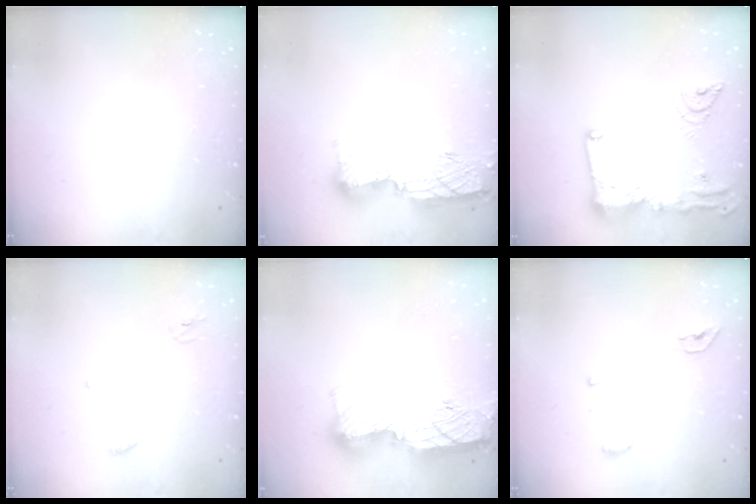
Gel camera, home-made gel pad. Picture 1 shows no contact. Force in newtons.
{"total": 13.9, "press": 13.8, "slide": 1.0}
{"total": 20.1, "press": 19.9, "slide": 2.3}
{"total": 2.9, "press": 2.9, "slide": 0.2}
{"total": 14.9, "press": 14.9, "slide": 0.9}
{"total": 4.5, "press": 4.2, "slide": 1.5}